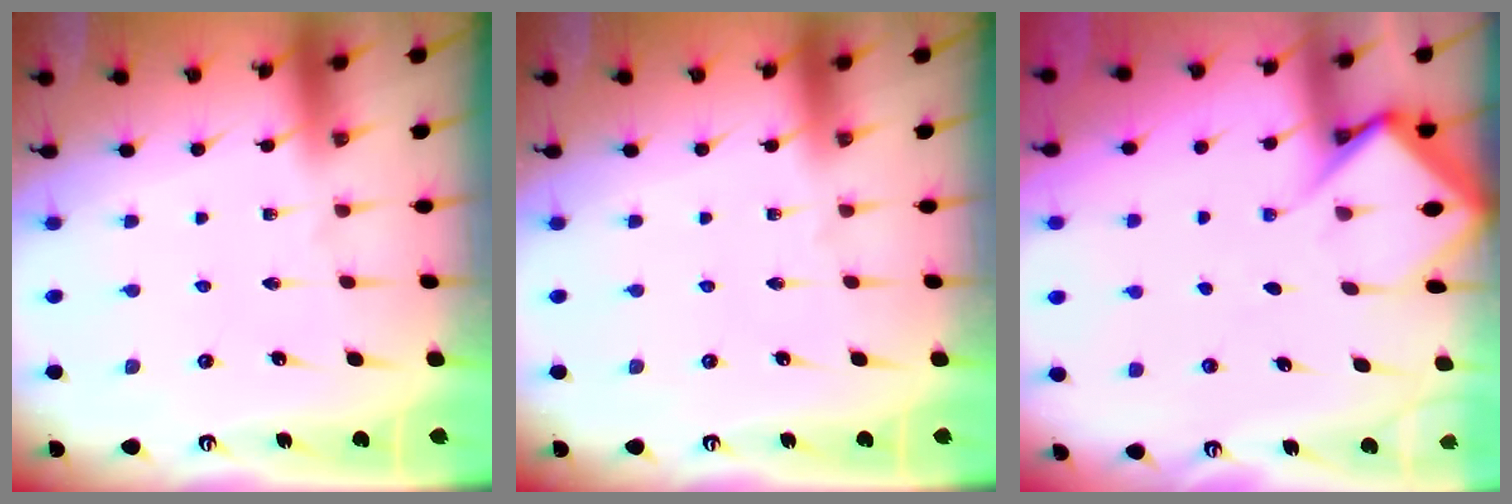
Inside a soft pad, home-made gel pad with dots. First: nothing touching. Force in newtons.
{"total": 0.0}
{"total": 6.6, "press": 6.6, "slide": 0.5}